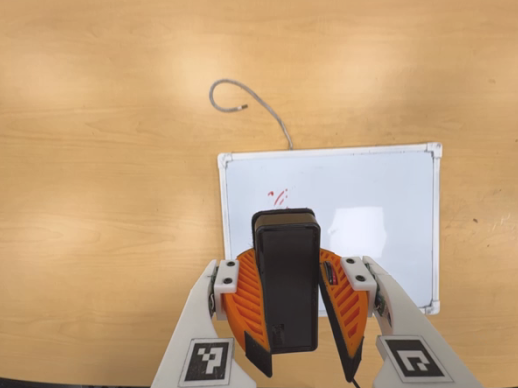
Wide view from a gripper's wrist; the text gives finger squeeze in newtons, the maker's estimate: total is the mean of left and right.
{"total": 11.4, "left": 10.6, "right": 12.2}